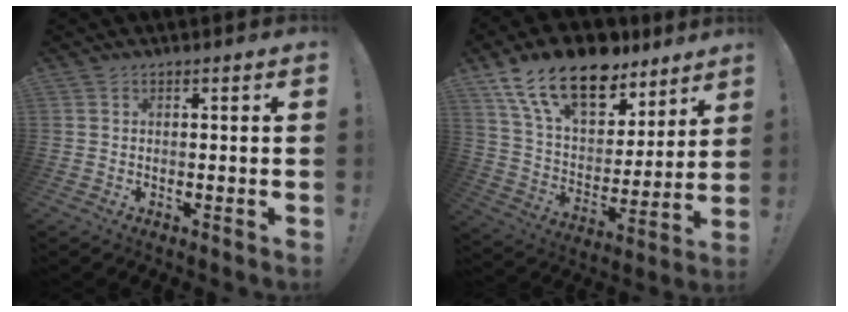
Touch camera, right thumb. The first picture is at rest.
{"total": 20.8, "force": [13.4, 10.8, 11.6], "torque": [-0.194, -0.080, 0.243]}